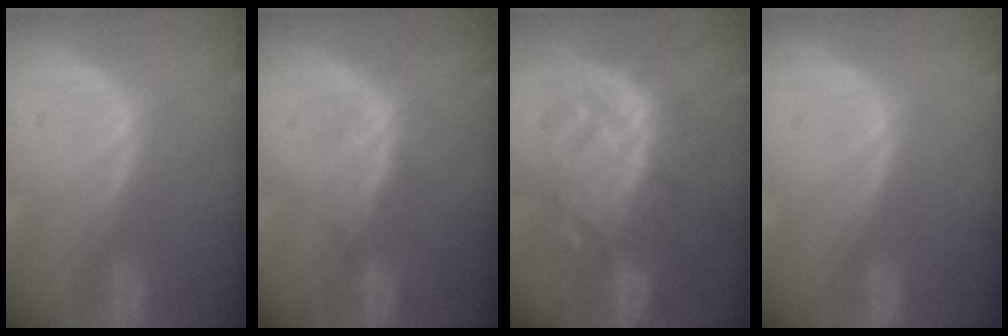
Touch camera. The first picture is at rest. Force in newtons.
{"total": 1.9, "press": 1.9, "slide": 0.3}
{"total": 9.5, "press": 9.4, "slide": 0.5}
{"total": 0.0}